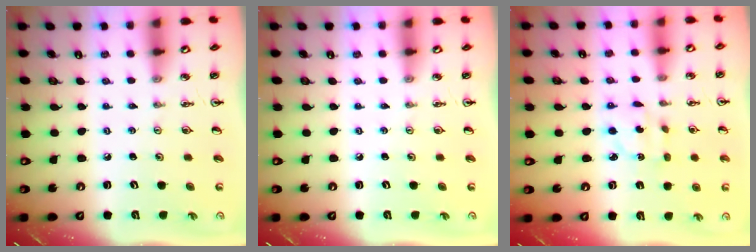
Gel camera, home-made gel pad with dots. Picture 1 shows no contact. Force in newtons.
{"total": 0.0}
{"total": 4.0, "press": 4.0, "slide": 0.1}